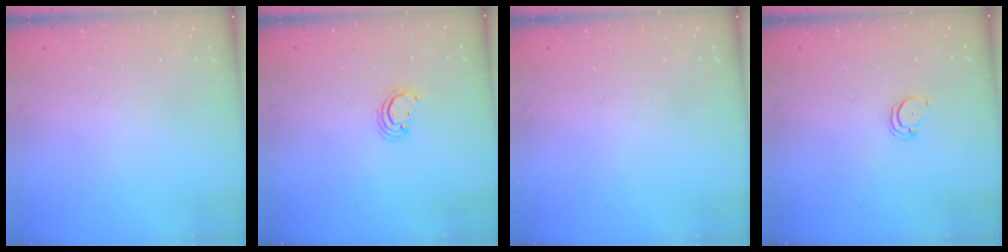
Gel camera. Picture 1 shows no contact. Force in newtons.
{"total": 2.2, "press": 2.2, "slide": 0.1}
{"total": 0.0}
{"total": 2.5, "press": 2.5, "slide": 0.3}